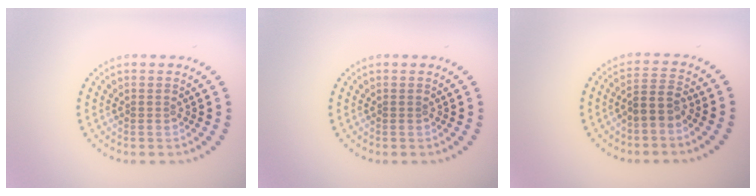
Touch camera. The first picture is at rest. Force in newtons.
{"total": 0.0}
{"total": 2.5, "press": 2.1, "slide": 1.3}